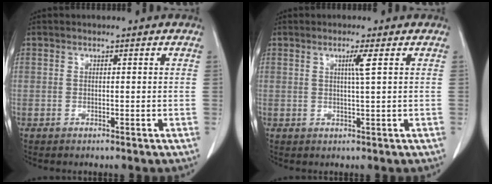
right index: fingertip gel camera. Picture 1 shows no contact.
{"total": 2.3, "force": [0.7, -0.6, 2.1], "torque": [-0.040, -0.004, 0.015]}